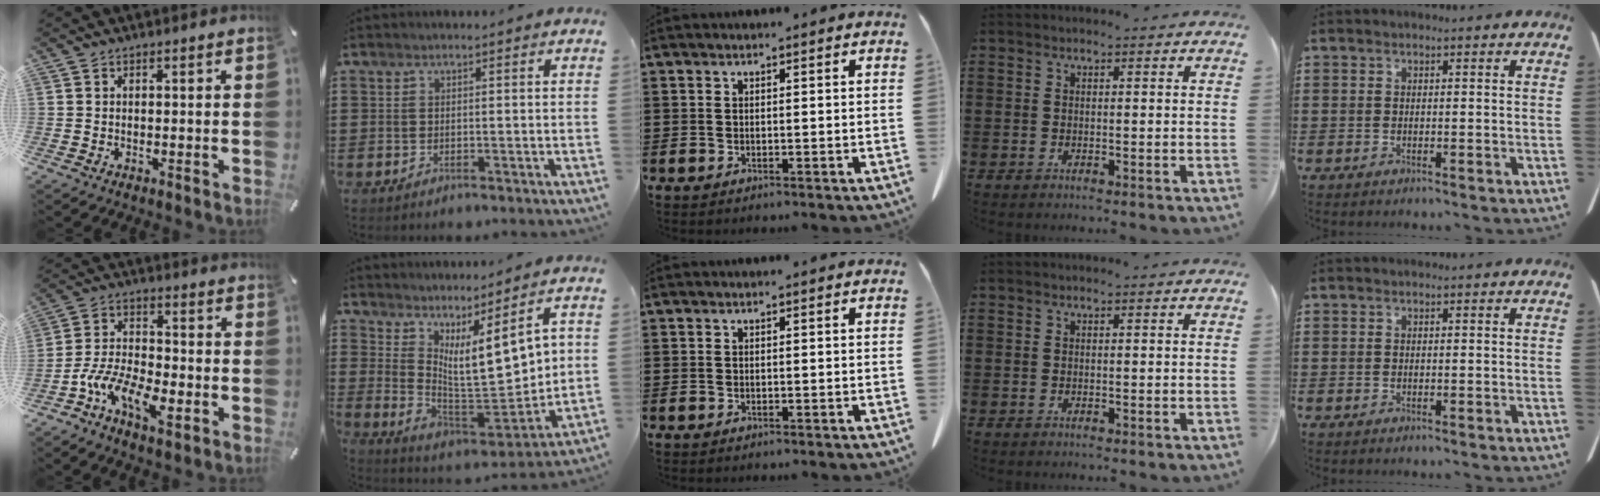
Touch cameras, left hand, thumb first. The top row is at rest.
{"thumb": {"total": 11.2, "force": [-6.0, 5.7, 7.5], "torque": [-0.156, 0.021, -0.107]}, "index": {"total": 9.9, "force": [5.1, 2.5, 8.2], "torque": [-0.130, -0.041, 0.087]}}